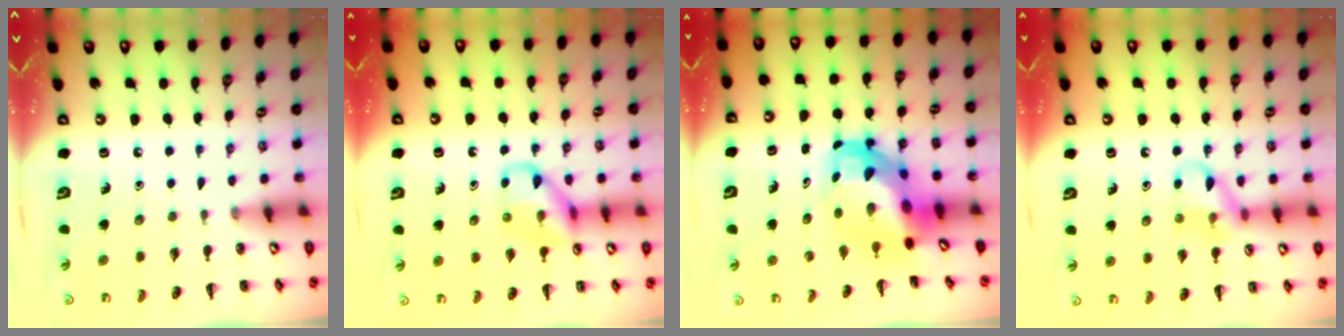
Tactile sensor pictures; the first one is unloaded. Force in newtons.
{"total": 10.5, "press": 10.5, "slide": 0.7}
{"total": 7.3, "press": 7.0, "slide": 2.0}
{"total": 10.9, "press": 10.8, "slide": 1.7}